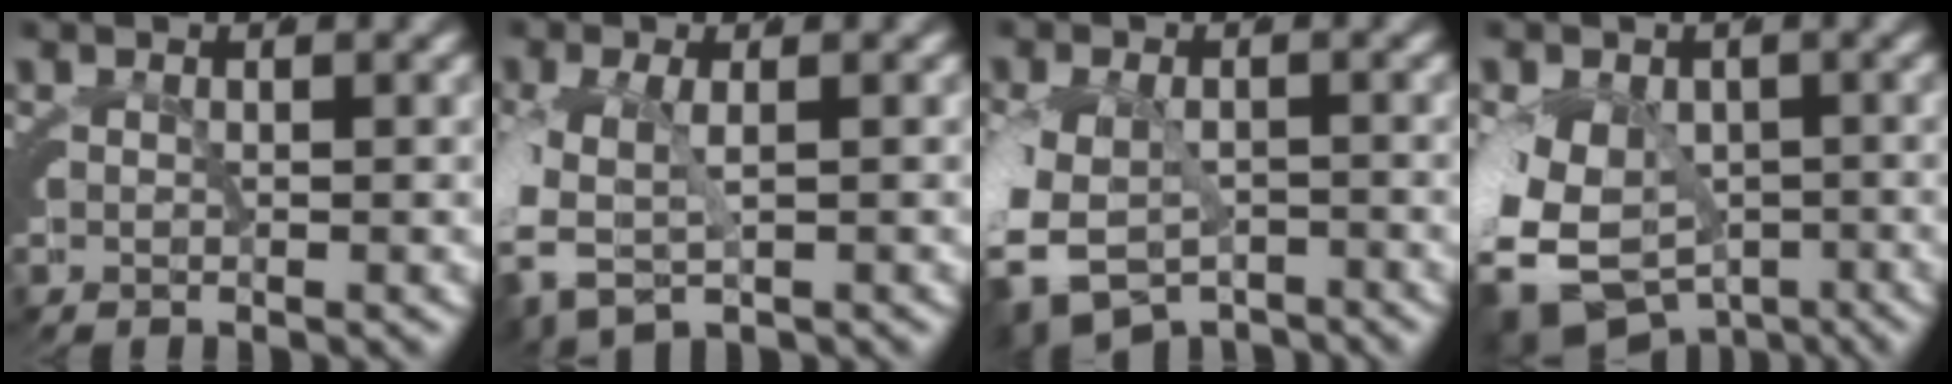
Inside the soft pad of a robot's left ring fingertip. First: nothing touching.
{"total": 4.4, "force": [-1.8, 3.6, 1.8], "torque": [-0.068, -0.029, -0.020]}
{"total": 8.9, "force": [-5.7, 6.2, 2.7], "torque": [-0.095, -0.054, -0.078]}
{"total": 11.4, "force": [-5.5, 8.7, 4.8], "torque": [-0.132, -0.068, -0.070]}